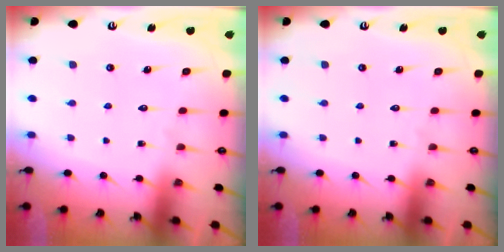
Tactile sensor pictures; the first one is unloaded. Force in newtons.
{"total": 0.0}